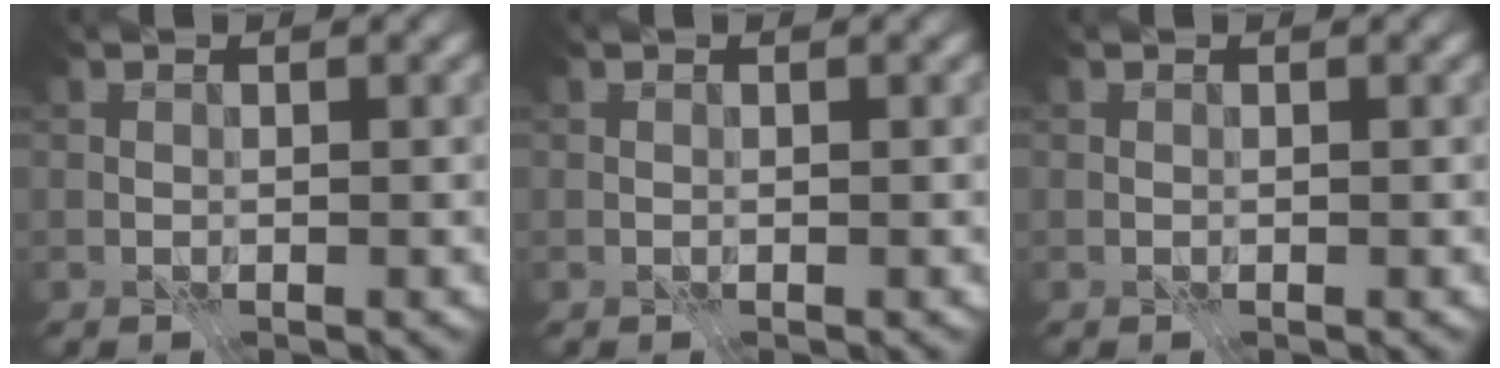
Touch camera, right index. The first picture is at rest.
{"total": 0.0}
{"total": 0.0}